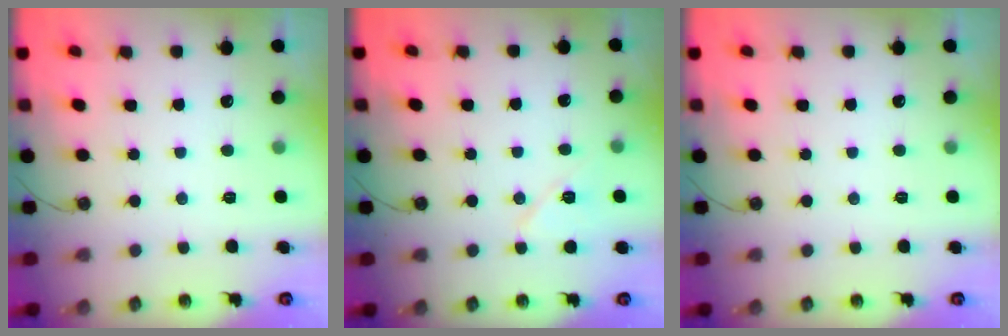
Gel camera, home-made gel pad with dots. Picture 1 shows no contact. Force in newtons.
{"total": 8.2, "press": 7.7, "slide": 2.8}
{"total": 0.0}